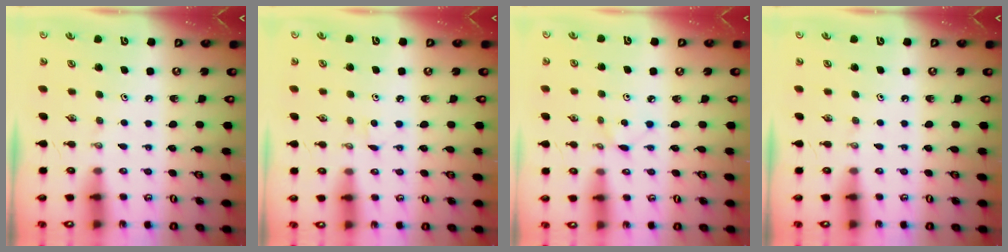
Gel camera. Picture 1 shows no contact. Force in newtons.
{"total": 2.8, "press": 2.8, "slide": 0.3}
{"total": 2.9, "press": 2.8, "slide": 0.4}
{"total": 0.0}